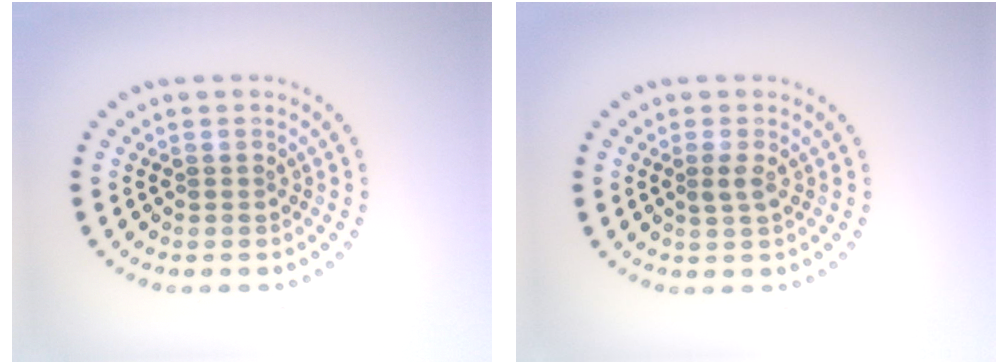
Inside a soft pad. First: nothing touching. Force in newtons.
{"total": 1.1, "press": 1.0, "slide": 0.4}